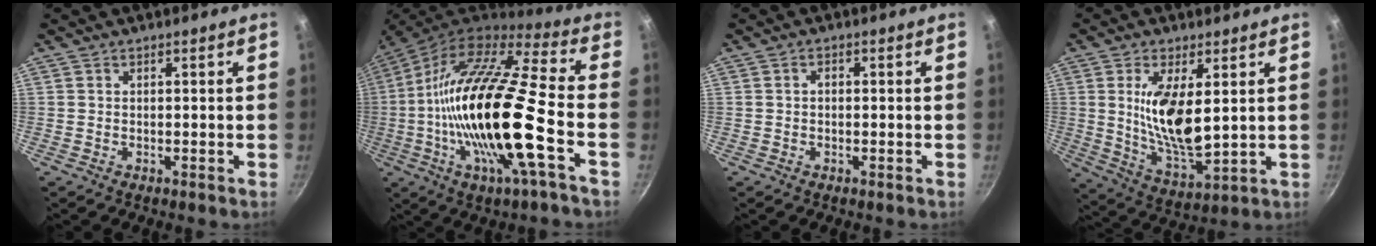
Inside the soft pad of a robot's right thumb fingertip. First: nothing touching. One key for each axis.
{"total": 25.2, "fx": -5.2, "fy": 5.3, "fz": 24.0, "tx": -0.434, "ty": 0.020, "tz": -0.113}
{"total": 1.0, "fx": 0.1, "fy": 0.8, "fz": 0.7, "tx": -0.011, "ty": 0.005, "tz": 0.000}
{"total": 12.7, "fx": 2.7, "fy": 5.0, "fz": 11.4, "tx": -0.209, "ty": -0.033, "tz": 0.061}